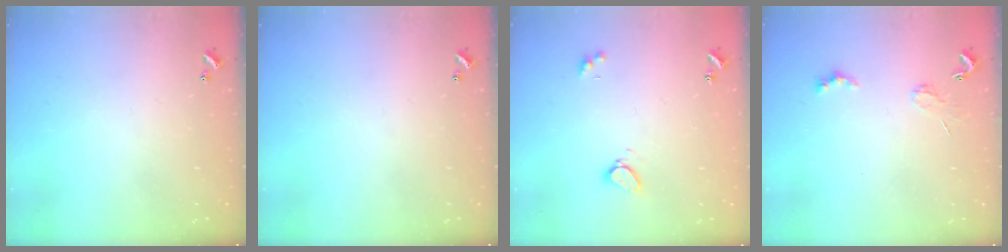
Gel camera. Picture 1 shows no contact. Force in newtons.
{"total": 0.0}
{"total": 3.1, "press": 3.1, "slide": 0.3}
{"total": 2.0, "press": 1.9, "slide": 0.4}